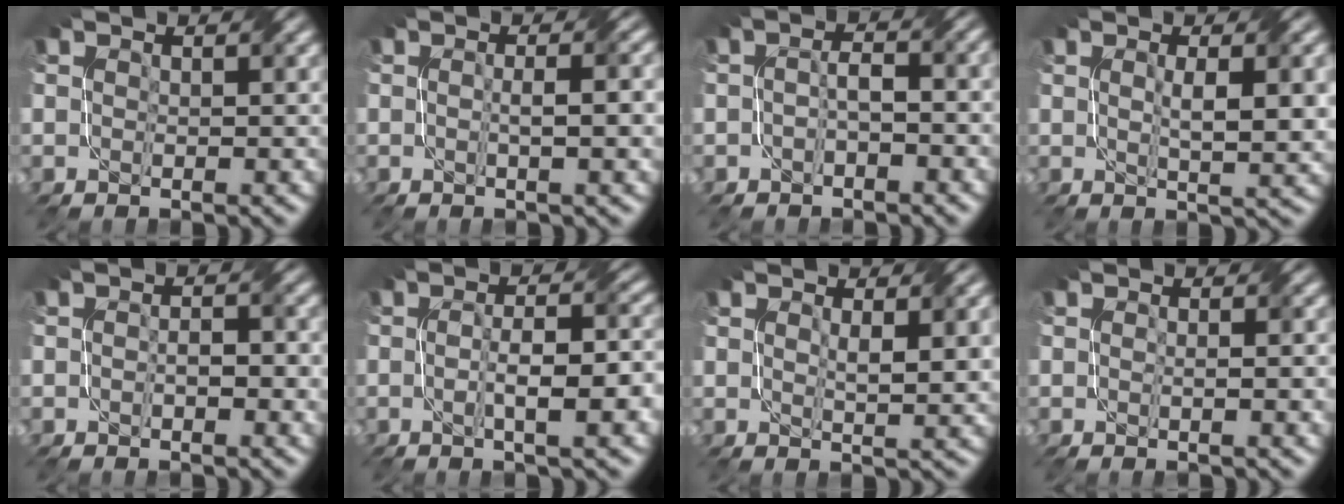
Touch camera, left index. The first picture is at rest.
{"total": 3.5, "force": [0.0, 0.9, 3.4], "torque": [-0.038, 0.008, -0.007]}
{"total": 2.3, "force": [-0.9, 0.8, 1.9], "torque": [-0.035, 0.005, -0.017]}
{"total": 4.5, "force": [0.5, 1.0, 4.4], "torque": [-0.072, 0.003, 0.012]}
{"total": 2.8, "force": [-0.3, 1.3, 2.5], "torque": [-0.033, 0.001, -0.006]}
{"total": 5.9, "force": [-0.8, 1.4, 5.7], "torque": [-0.084, 0.002, -0.009]}
{"total": 2.7, "force": [0.9, 0.5, 2.5], "torque": [-0.043, 0.000, 0.018]}
{"total": 1.8, "force": [-0.1, 0.2, 1.8], "torque": [-0.027, -0.001, -0.003]}